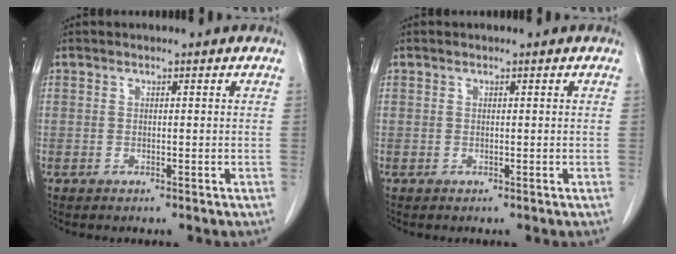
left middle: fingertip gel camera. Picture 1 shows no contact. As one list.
[{"total": 0.0}]